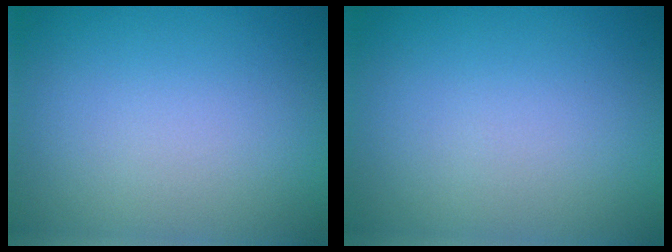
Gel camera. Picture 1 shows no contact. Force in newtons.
{"total": 0.0}